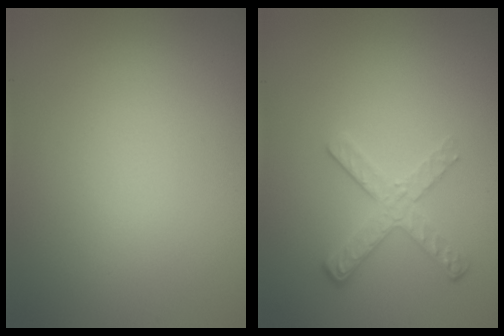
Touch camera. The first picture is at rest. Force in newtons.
{"total": 2.6, "press": 2.2, "slide": 1.4}